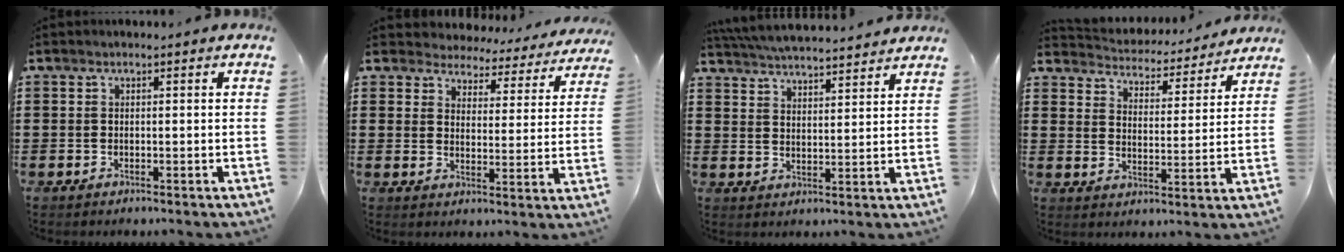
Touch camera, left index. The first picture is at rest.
{"total": 4.1, "force": [4.0, 0.7, -0.3], "torque": [-0.022, -0.030, 0.066]}
{"total": 5.1, "force": [5.0, -0.1, 0.9], "torque": [-0.036, -0.028, 0.089]}
{"total": 4.3, "force": [4.2, 0.3, 0.0], "torque": [-0.027, -0.037, 0.068]}